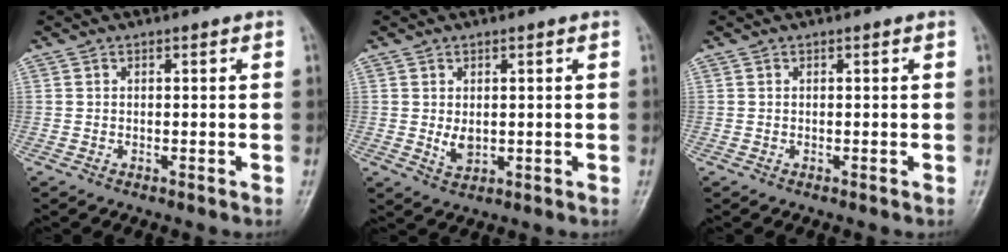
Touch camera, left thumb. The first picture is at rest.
{"total": 3.3, "force": [0.3, 2.1, 2.5], "torque": [-0.036, -0.009, 0.012]}
{"total": 0.0}